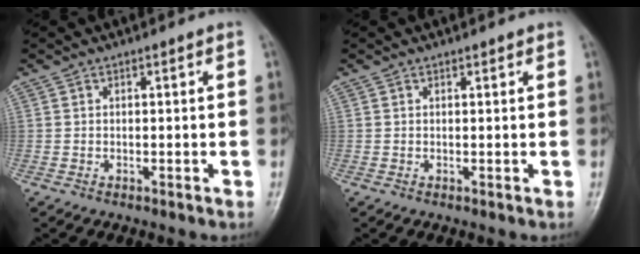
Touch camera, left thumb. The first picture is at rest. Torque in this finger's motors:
{"motor_torque": [-0.17, -0.16, 0.04, 0.04, 0.00]}